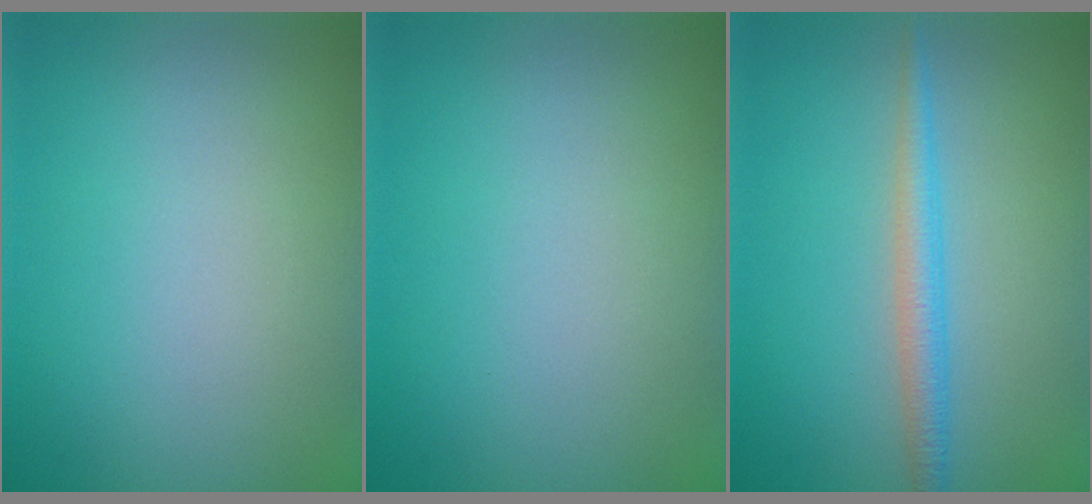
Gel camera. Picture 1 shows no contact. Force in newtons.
{"total": 0.0}
{"total": 2.5, "press": 2.5, "slide": 0.0}